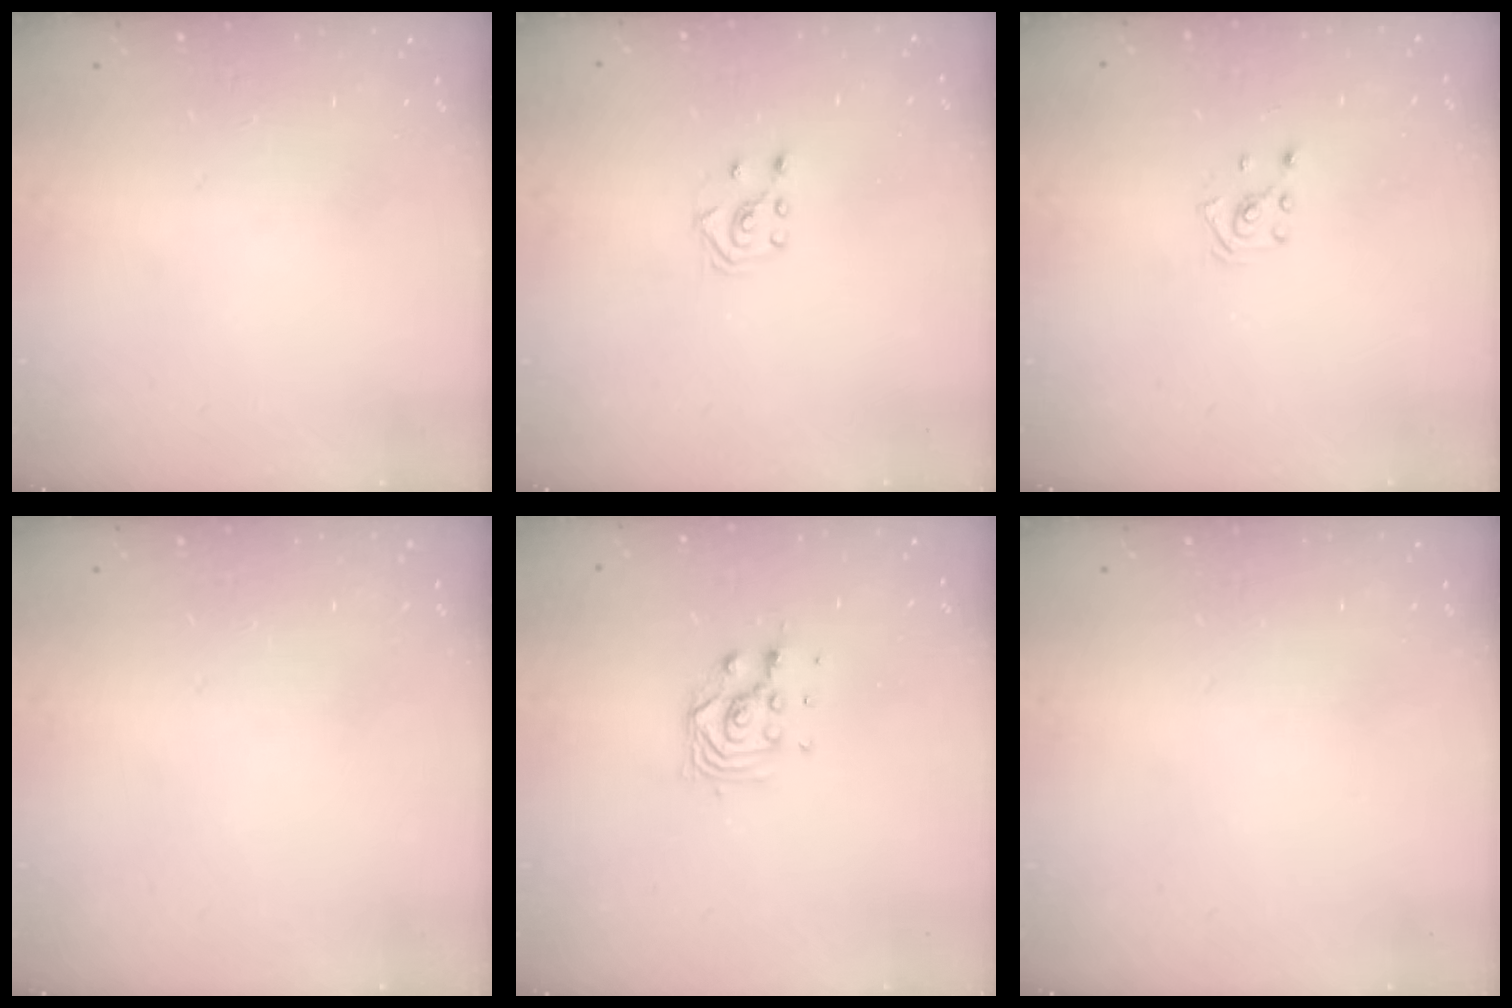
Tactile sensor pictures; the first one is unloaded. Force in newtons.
{"total": 3.5, "press": 3.4, "slide": 0.9}
{"total": 2.0, "press": 2.0, "slide": 0.6}
{"total": 0.0}
{"total": 6.1, "press": 6.1, "slide": 0.9}
{"total": 0.0}